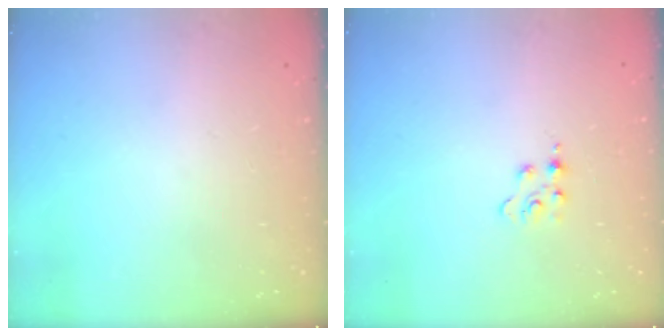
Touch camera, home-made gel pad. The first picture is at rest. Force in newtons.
{"total": 2.3, "press": 2.3, "slide": 0.4}